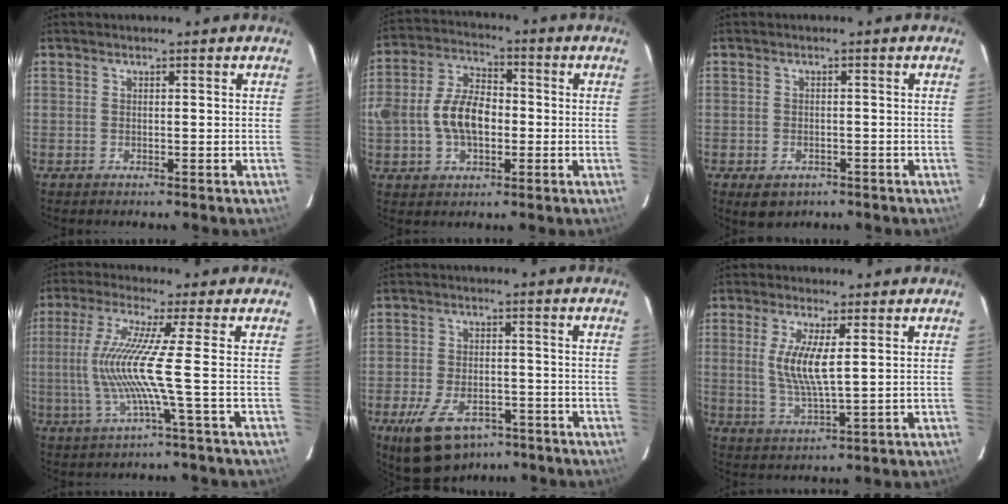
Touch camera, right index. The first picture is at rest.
{"total": 12.0, "force": [-1.6, 7.5, 9.2], "torque": [-0.190, 0.017, -0.029]}
{"total": 4.2, "force": [-2.3, 2.9, 1.9], "torque": [-0.042, -0.009, -0.026]}
{"total": 9.7, "force": [-1.3, -2.7, 9.2], "torque": [-0.182, -0.011, -0.019]}
{"total": 13.4, "force": [-8.3, 7.3, 7.5], "torque": [-0.166, -0.016, -0.130]}
{"total": 5.4, "force": [1.0, 1.3, 5.2], "torque": [-0.102, -0.006, 0.021]}